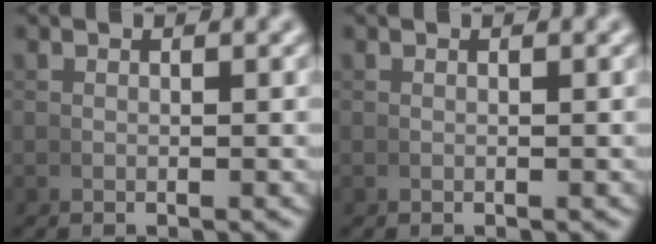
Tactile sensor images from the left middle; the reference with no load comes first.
{"total": 0.0}